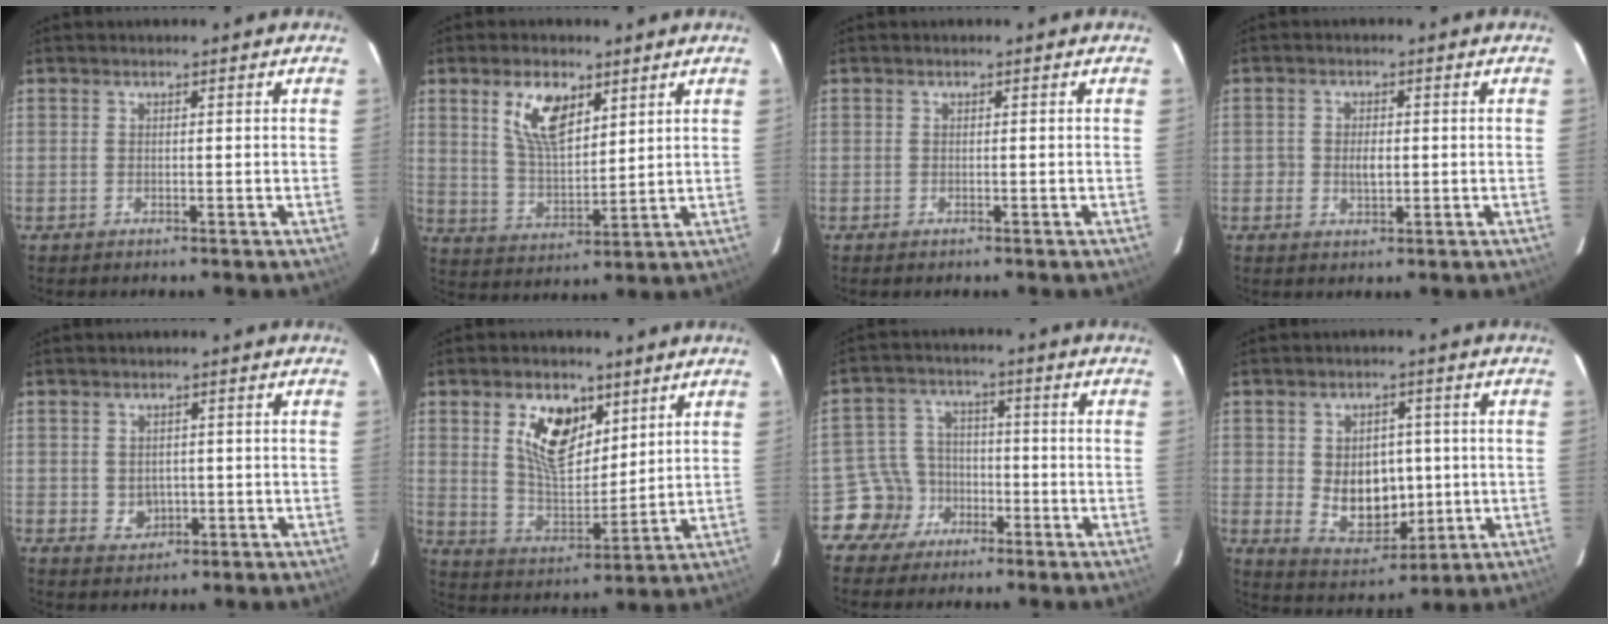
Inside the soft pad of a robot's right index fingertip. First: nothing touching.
{"total": 9.8, "force": [5.0, 4.6, 7.0], "torque": [-0.132, 0.007, 0.103]}
{"total": 0.0}
{"total": 3.1, "force": [-0.3, 2.1, 2.3], "torque": [-0.041, 0.001, -0.005]}
{"total": 3.4, "force": [-0.3, 3.1, 1.4], "torque": [-0.026, 0.004, 0.007]}
{"total": 12.0, "force": [5.5, 6.5, 8.4], "torque": [-0.150, 0.005, 0.110]}
{"total": 7.2, "force": [-4.1, 5.9, 0.0], "torque": [-0.018, 0.027, -0.075]}
{"total": 10.4, "force": [-0.1, 7.8, 6.8], "torque": [-0.128, -0.005, 0.023]}